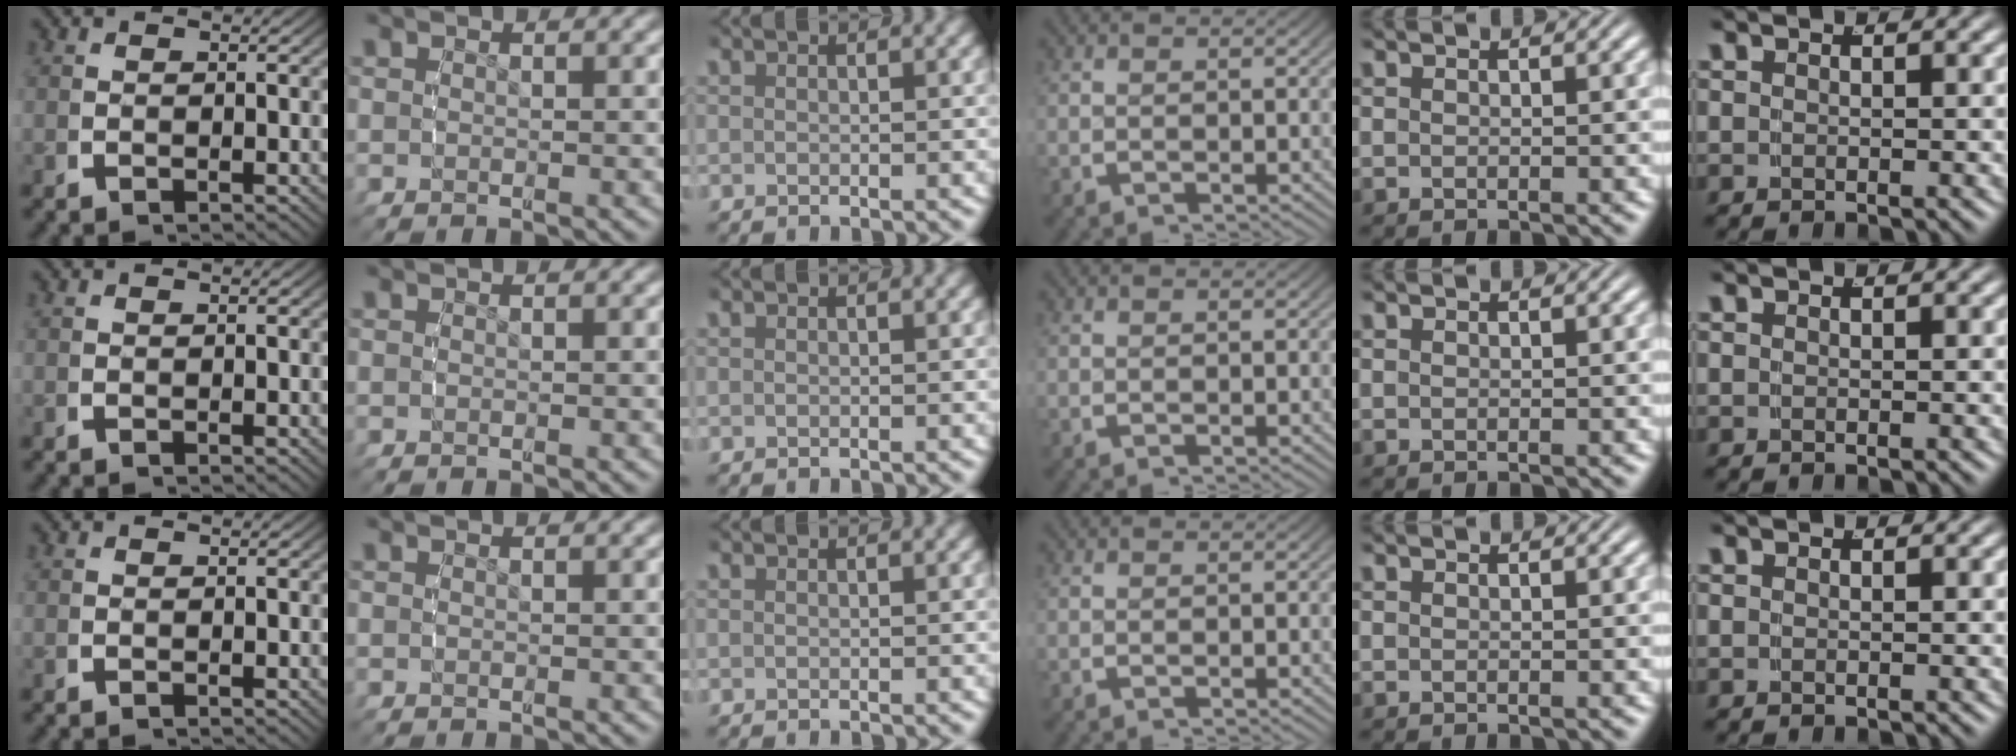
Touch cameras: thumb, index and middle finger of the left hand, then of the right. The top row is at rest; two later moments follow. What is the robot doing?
{"motion": "reach", "object": "shorts"}